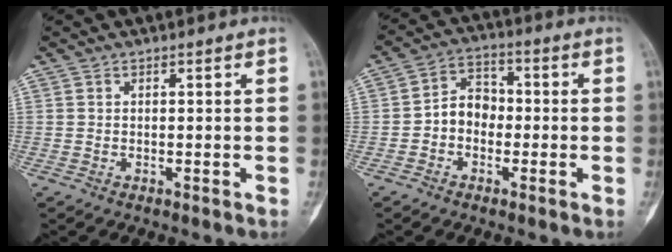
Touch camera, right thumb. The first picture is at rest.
{"total": 6.5, "force": [-1.3, 5.2, 3.7], "torque": [-0.038, 0.029, -0.038]}